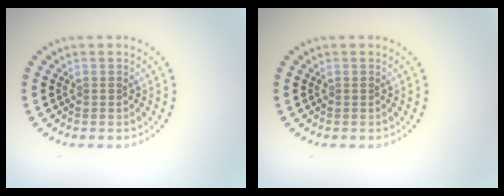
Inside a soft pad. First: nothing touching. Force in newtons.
{"total": 0.0}